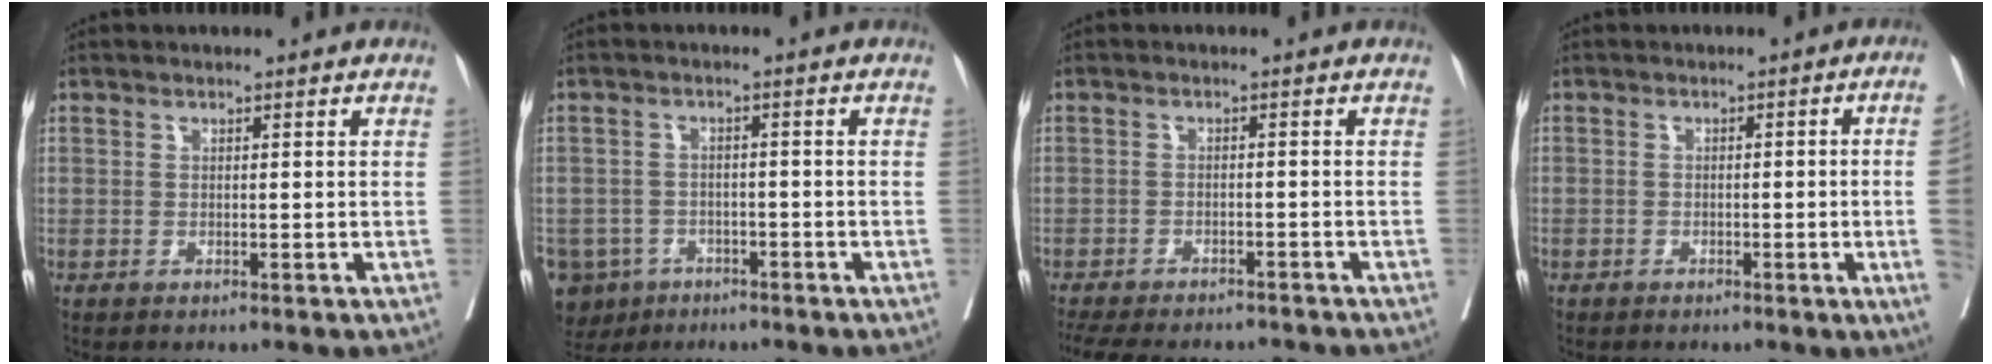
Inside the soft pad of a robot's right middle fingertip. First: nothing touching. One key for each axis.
{"total": 8.2, "fx": -4.9, "fy": 6.3, "fz": 1.5, "tx": -0.039, "ty": 0.001, "tz": -0.076}
{"total": 14.4, "fx": -12.7, "fy": 3.8, "fz": 5.5, "tx": -0.123, "ty": -0.012, "tz": -0.170}
{"total": 6.0, "fx": -1.2, "fy": -1.5, "fz": 5.6, "tx": -0.059, "ty": -0.006, "tz": -0.018}